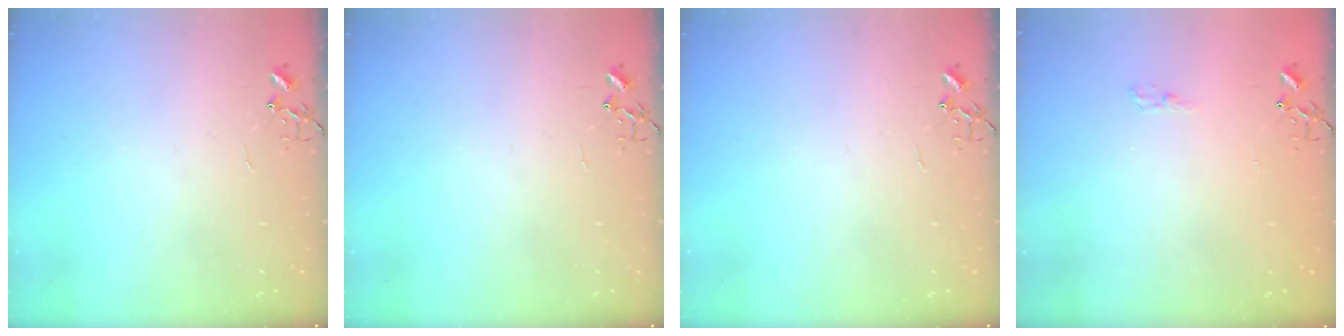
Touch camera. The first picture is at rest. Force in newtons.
{"total": 0.0}
{"total": 0.0}
{"total": 4.7, "press": 4.7, "slide": 0.6}